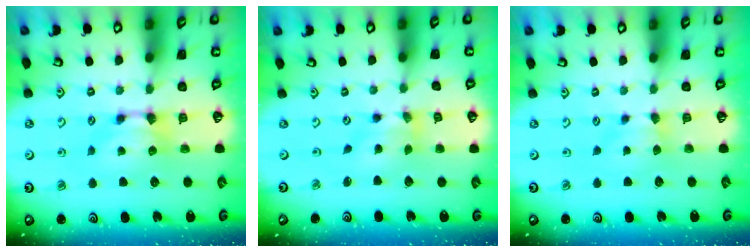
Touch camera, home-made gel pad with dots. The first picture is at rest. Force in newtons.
{"total": 2.3, "press": 2.0, "slide": 1.2}
{"total": 1.7, "press": 1.6, "slide": 0.4}